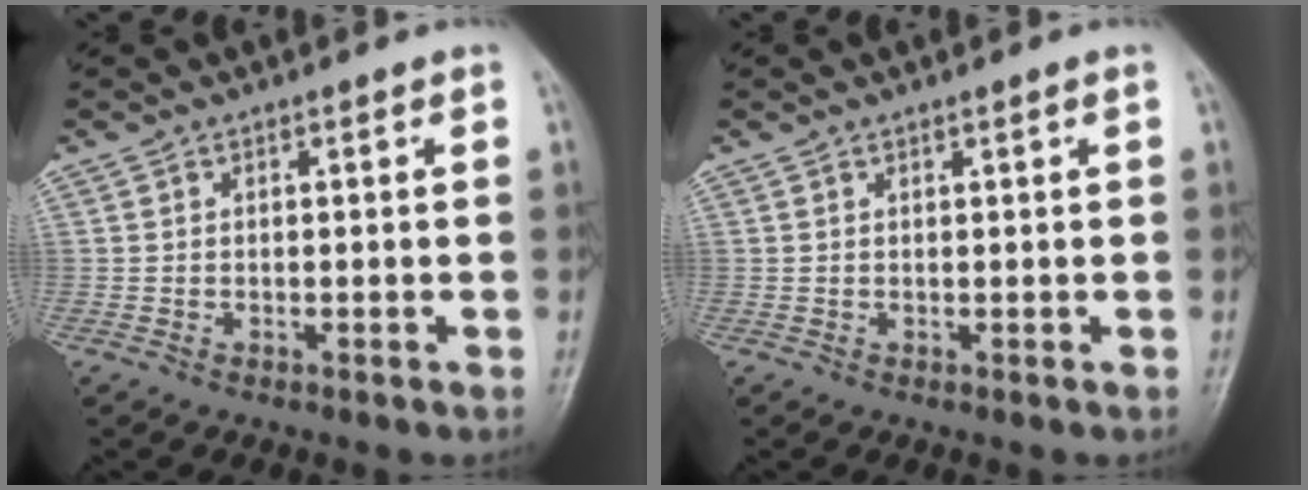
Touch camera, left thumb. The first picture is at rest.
{"total": 0.5, "force": [0.2, 0.0, 0.5], "torque": [-0.009, 0.000, 0.005]}